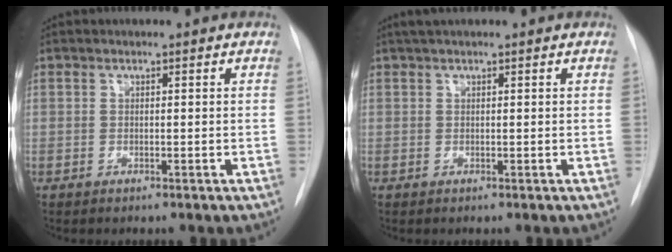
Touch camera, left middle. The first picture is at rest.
{"total": 2.0, "force": [1.6, 0.3, 1.1], "torque": [-0.021, 0.024, 0.028]}